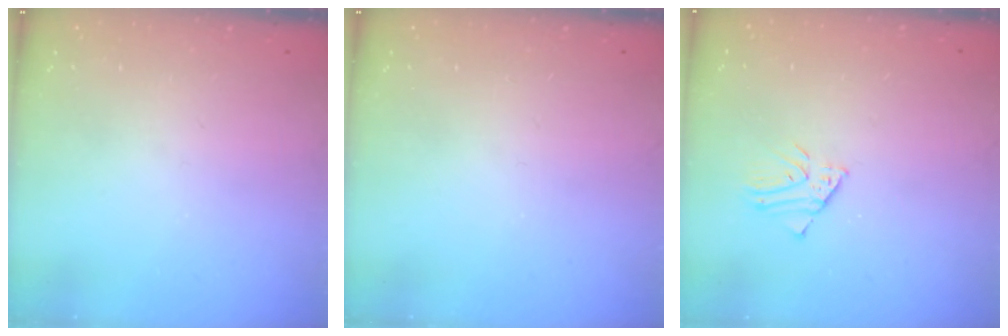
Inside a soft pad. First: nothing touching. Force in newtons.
{"total": 0.0}
{"total": 2.5, "press": 2.5, "slide": 0.2}